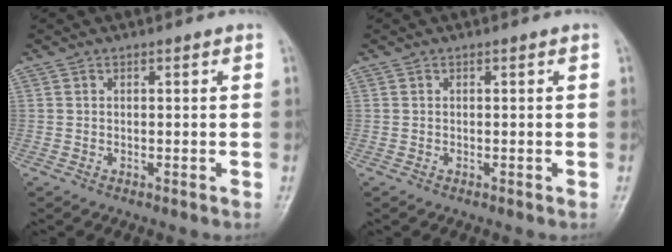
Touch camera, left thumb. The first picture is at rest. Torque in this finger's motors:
{"motor_torque": [0.01, -0.01, -0.01, -0.01, 0.00]}